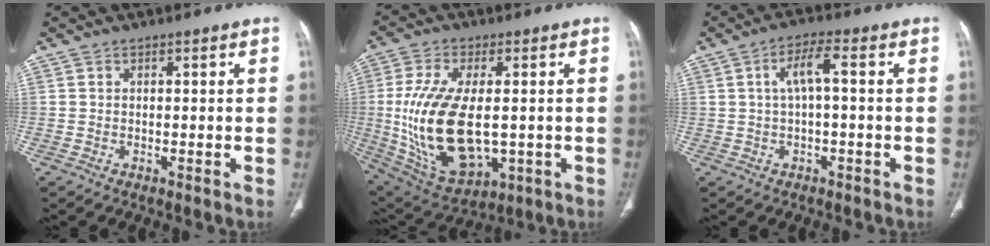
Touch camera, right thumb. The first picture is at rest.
{"total": 19.8, "force": [-1.3, 10.3, 16.9], "torque": [-0.341, -0.013, 0.003]}
{"total": 4.5, "force": [0.4, 1.1, 4.3], "torque": [-0.090, 0.018, 0.004]}